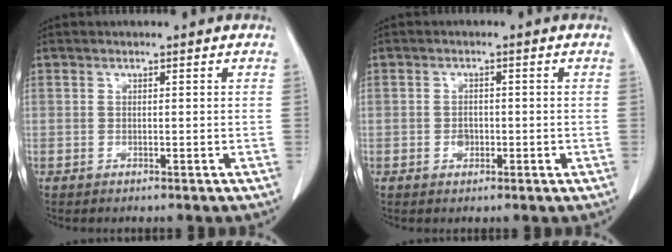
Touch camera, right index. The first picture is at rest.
{"total": 1.7, "force": [-0.4, 1.3, 1.0], "torque": [-0.013, 0.005, -0.001]}